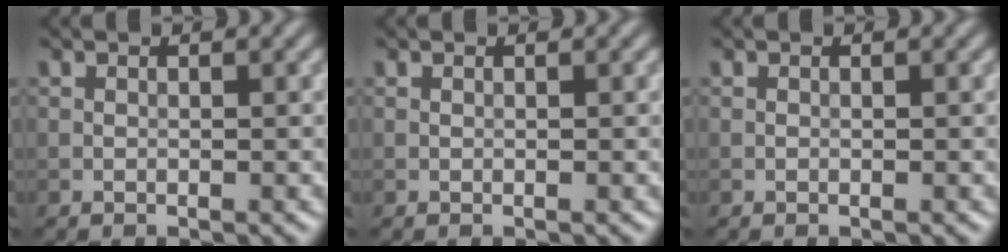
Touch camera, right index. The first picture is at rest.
{"total": 0.0}
{"total": 0.0}